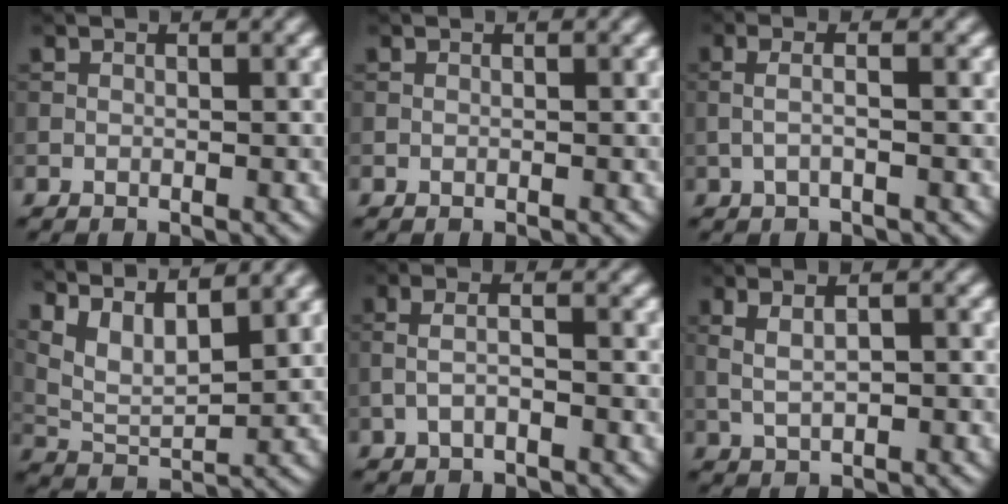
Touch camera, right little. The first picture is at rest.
{"total": 0.0}
{"total": 2.0, "force": [-0.1, 0.5, 2.0], "torque": [-0.040, 0.003, -0.008]}
{"total": 6.2, "force": [4.2, 2.1, 4.0], "torque": [-0.086, 0.002, 0.080]}
{"total": 2.3, "force": [-0.8, 0.7, 2.0], "torque": [-0.046, 0.005, -0.021]}
{"total": 3.7, "force": [0.7, 1.5, 3.3], "torque": [-0.066, 0.006, 0.018]}